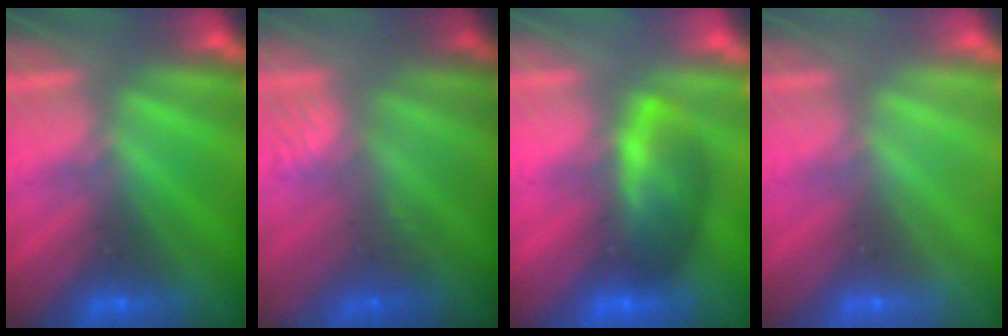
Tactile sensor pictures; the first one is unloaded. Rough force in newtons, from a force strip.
{"total": 2.4}
{"total": 7.2}
{"total": 3.3}